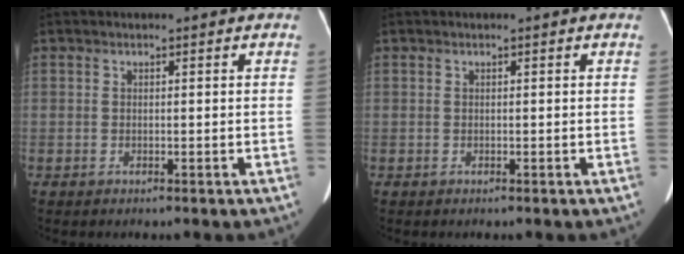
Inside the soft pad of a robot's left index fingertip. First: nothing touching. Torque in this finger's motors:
{"motor_torque": [-0.01, 0.01, 0.00, 0.00]}